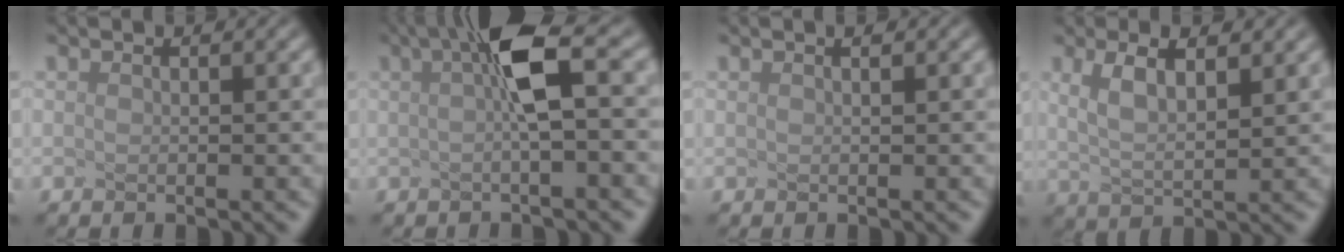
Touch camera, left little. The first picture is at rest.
{"total": 3.9, "force": [-0.2, -0.4, 3.8], "torque": [-0.099, 0.007, 0.030]}
{"total": 0.8, "force": [0.4, 0.3, 0.6], "torque": [-0.004, 0.013, 0.002]}
{"total": 2.3, "force": [0.6, 0.1, 2.2], "torque": [-0.074, -0.009, 0.051]}